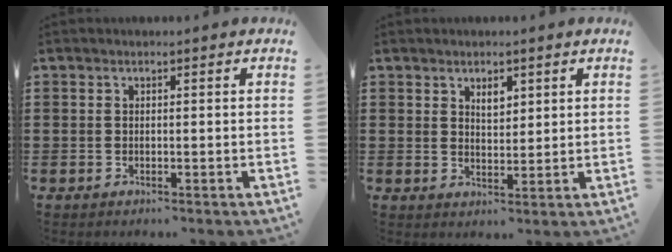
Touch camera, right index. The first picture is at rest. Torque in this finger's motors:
{"motor_torque": [0.56, 0.35, 0.06, 0.05]}